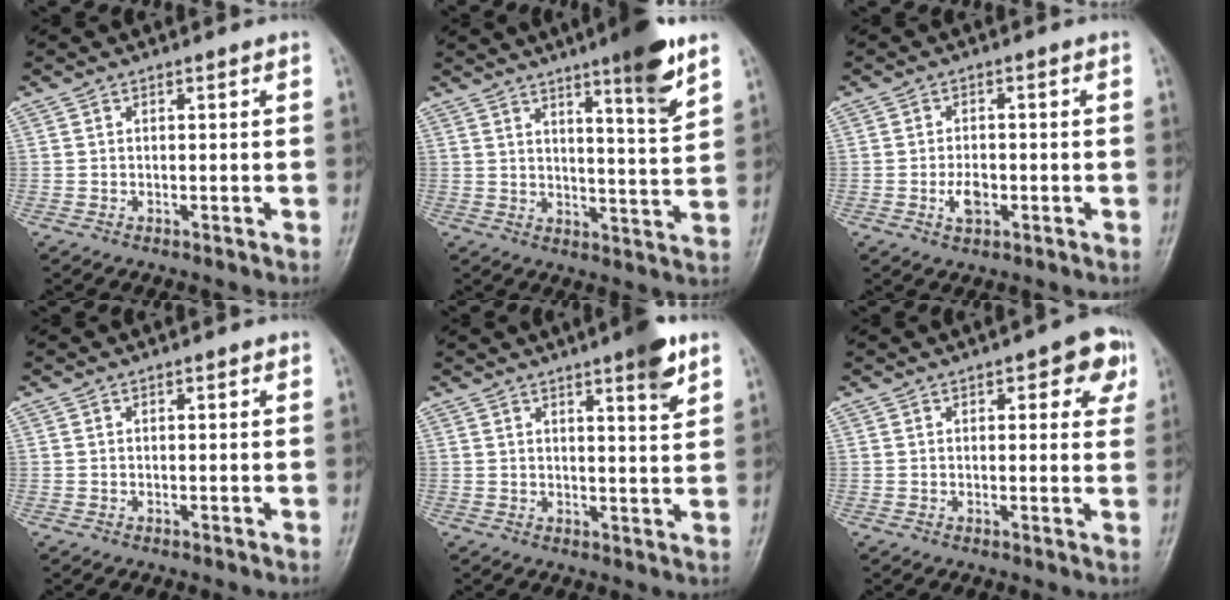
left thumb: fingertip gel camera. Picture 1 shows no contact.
{"total": 11.1, "force": [6.9, 1.1, 8.6], "torque": [-0.116, -0.042, 0.099]}
{"total": 3.7, "force": [-1.2, 2.2, 2.7], "torque": [-0.044, 0.003, -0.020]}
{"total": 0.7, "force": [0.3, 0.3, 0.5], "torque": [-0.006, 0.000, 0.003]}
{"total": 6.9, "force": [4.2, 1.1, 5.4], "torque": [-0.068, -0.022, 0.056]}
{"total": 7.6, "force": [3.5, 3.3, 5.9], "torque": [-0.036, -0.006, 0.033]}